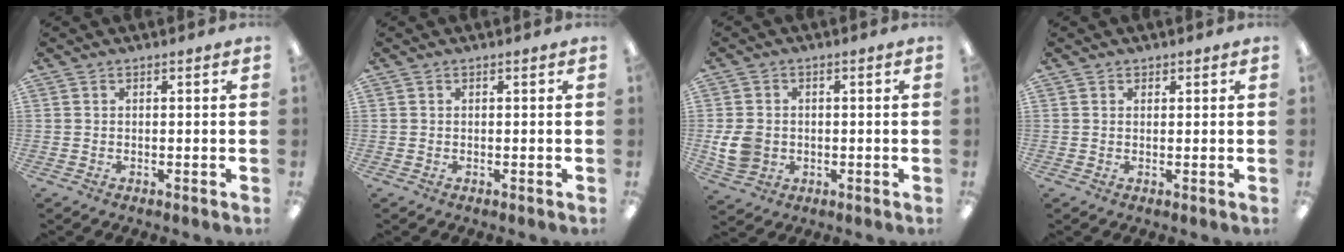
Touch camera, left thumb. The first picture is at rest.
{"total": 0.0}
{"total": 7.4, "force": [-0.5, 6.3, 3.8], "torque": [-0.081, 0.011, -0.004]}
{"total": 1.1, "force": [0.9, 0.7, 0.0], "torque": [-0.001, 0.001, 0.017]}